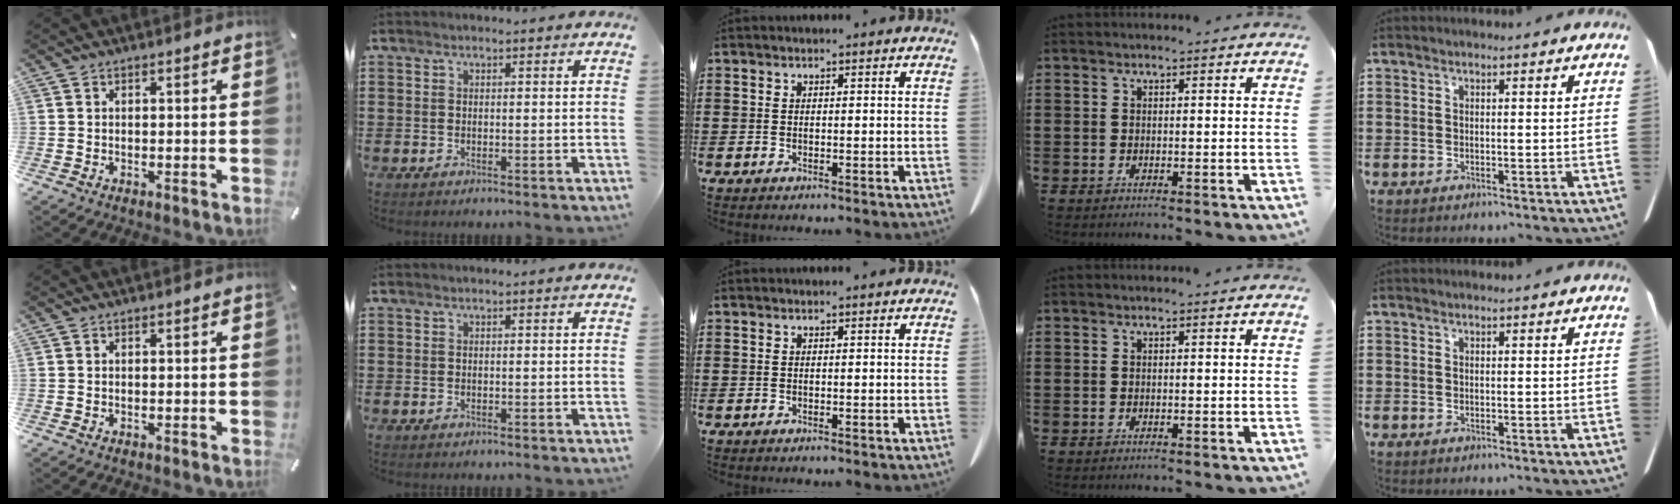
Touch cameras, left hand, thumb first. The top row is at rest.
{}